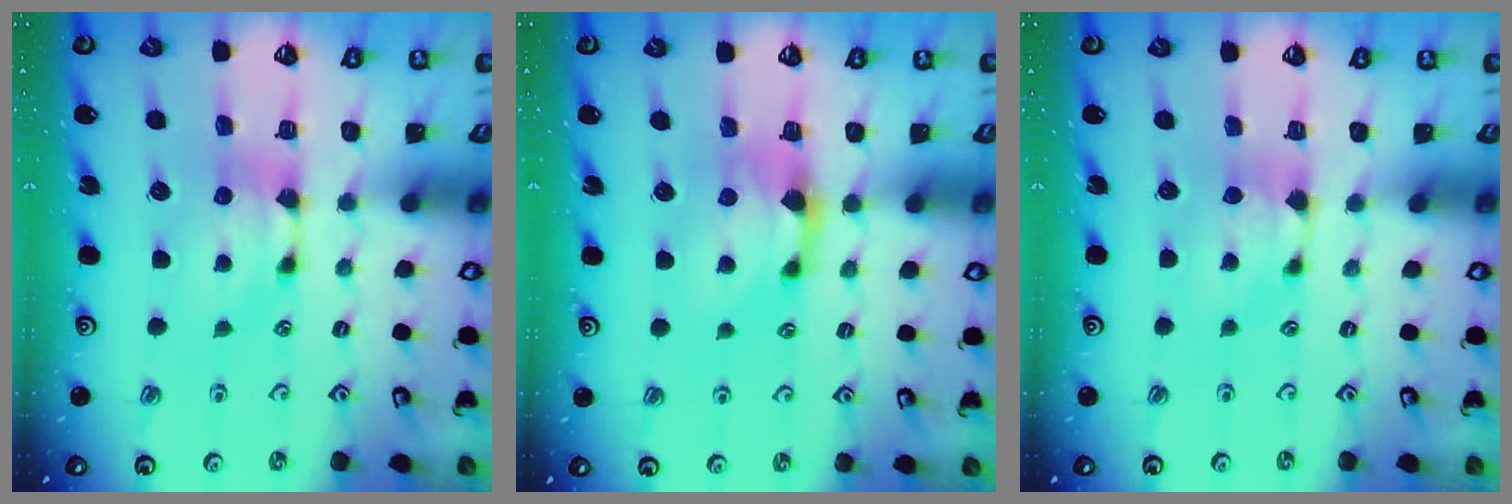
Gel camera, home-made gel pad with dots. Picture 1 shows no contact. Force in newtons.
{"total": 1.2, "press": 0.5, "slide": 1.1}
{"total": 0.9, "press": 0.7, "slide": 0.6}